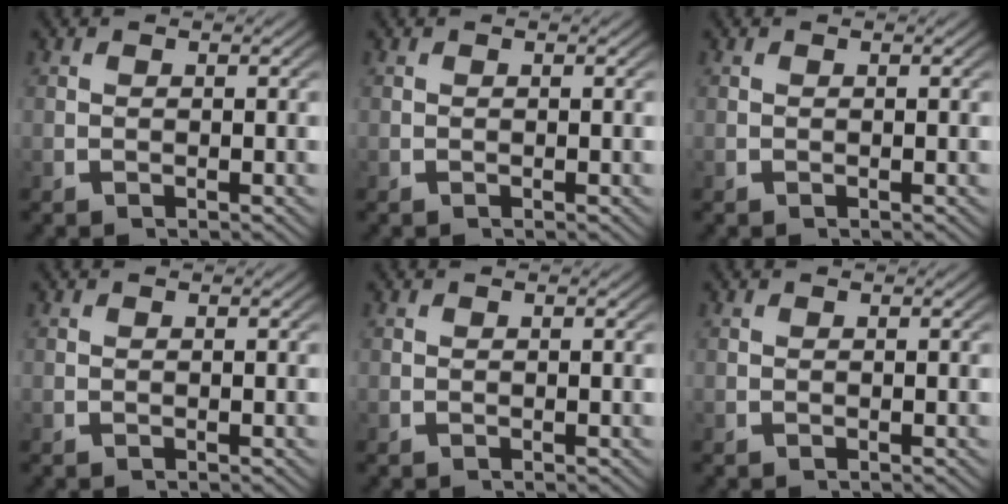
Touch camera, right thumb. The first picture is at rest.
{"total": 0.0}
{"total": 0.0}
{"total": 0.0}
{"total": 0.0}
{"total": 0.0}